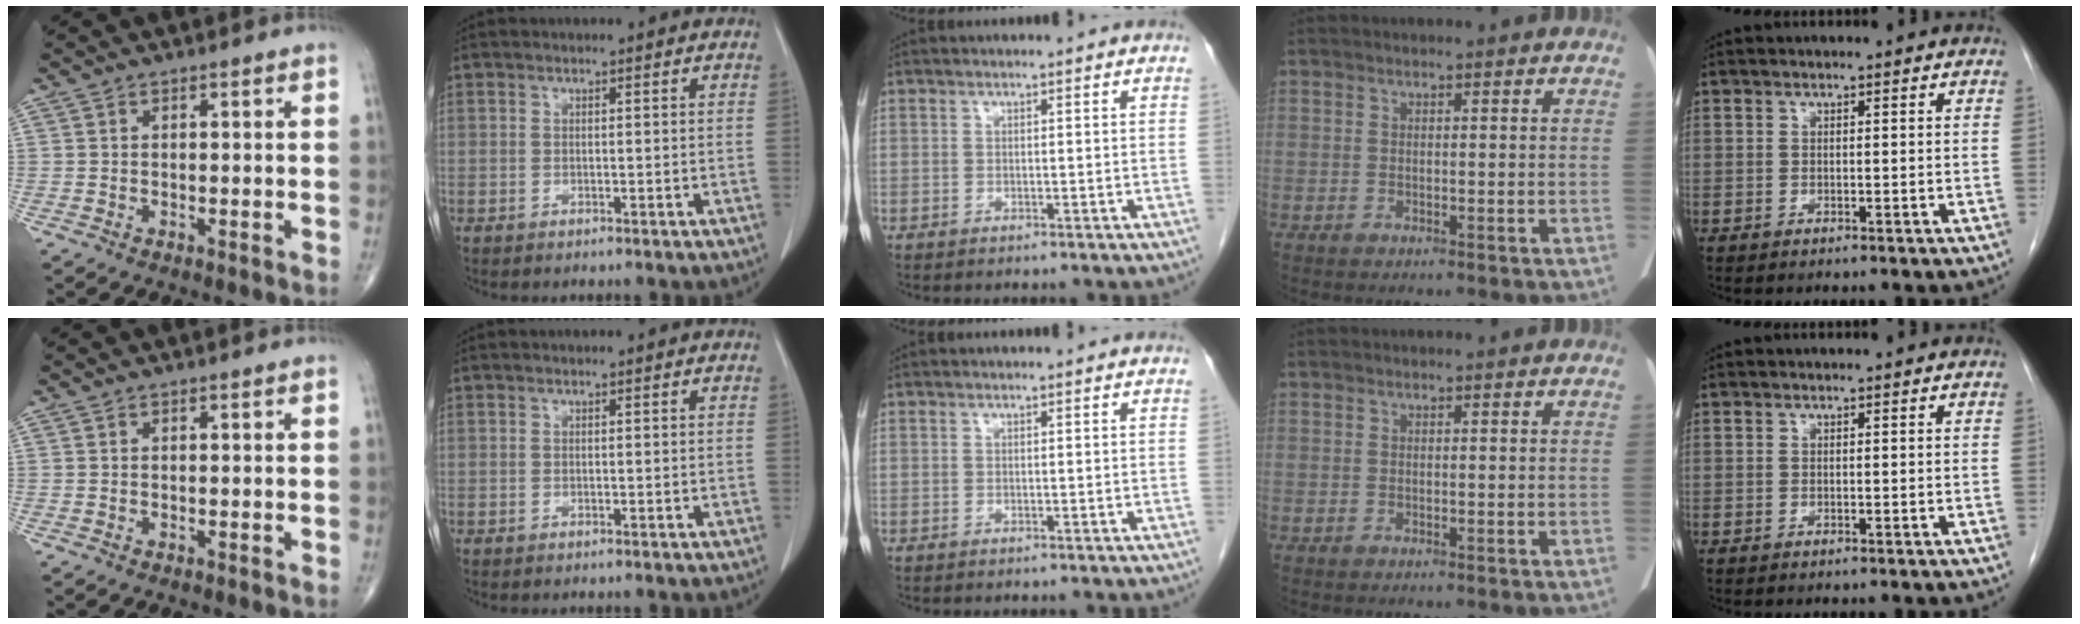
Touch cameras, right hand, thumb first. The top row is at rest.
{}